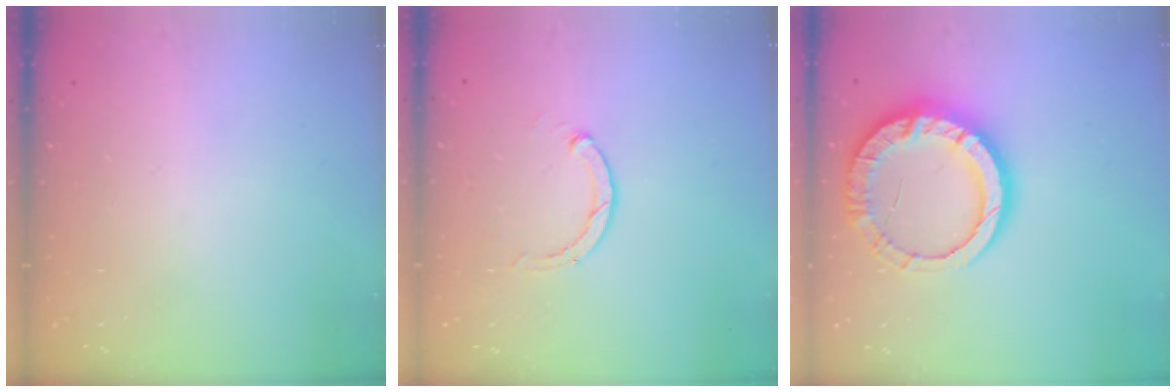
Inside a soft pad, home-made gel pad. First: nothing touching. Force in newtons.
{"total": 2.8, "press": 2.8, "slide": 0.5}
{"total": 15.6, "press": 15.5, "slide": 1.4}